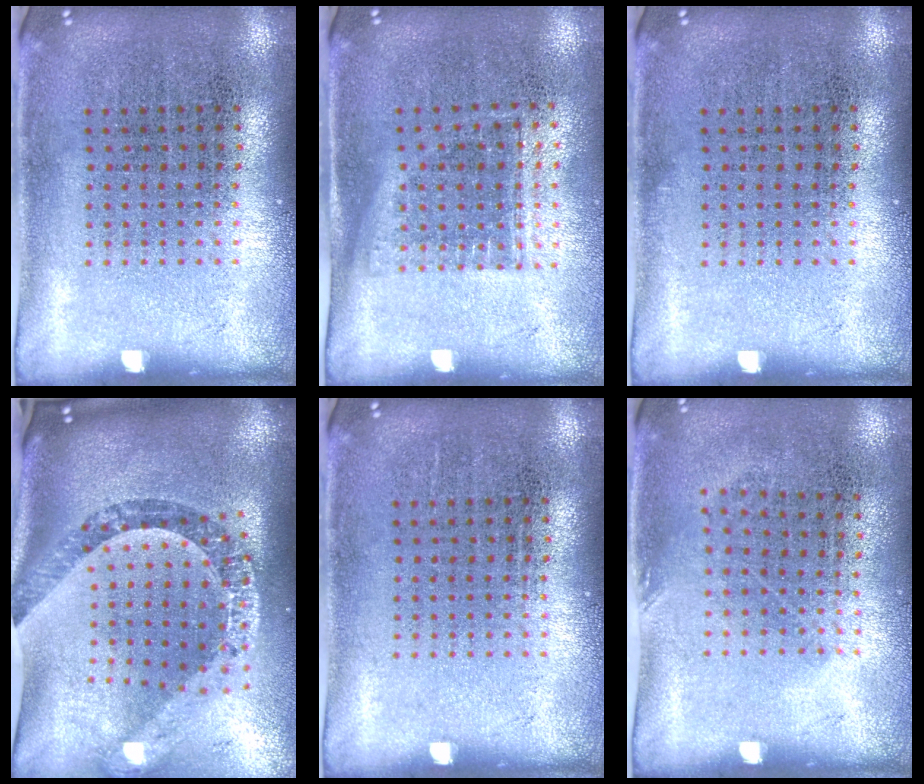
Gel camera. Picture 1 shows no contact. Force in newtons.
{"total": 1.2, "press": 0.9, "slide": 0.7}
{"total": 0.0}
{"total": 2.8, "press": 2.1, "slide": 1.8}
{"total": 0.0}
{"total": 0.8, "press": 0.6, "slide": 0.5}